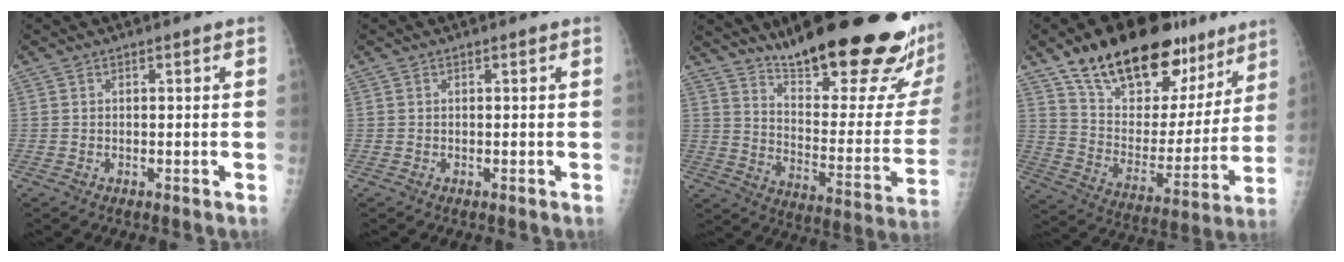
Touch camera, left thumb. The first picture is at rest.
{"total": 0.0}
{"total": 29.7, "force": [21.2, 6.2, 19.9], "torque": [-0.249, -0.112, 0.305]}
{"total": 27.1, "force": [18.3, 13.2, 15.0], "torque": [-0.193, -0.057, 0.295]}